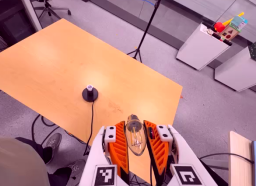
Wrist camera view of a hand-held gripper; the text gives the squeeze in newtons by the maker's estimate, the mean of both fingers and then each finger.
{"total": 19.5, "left": 21.7, "right": 17.3}